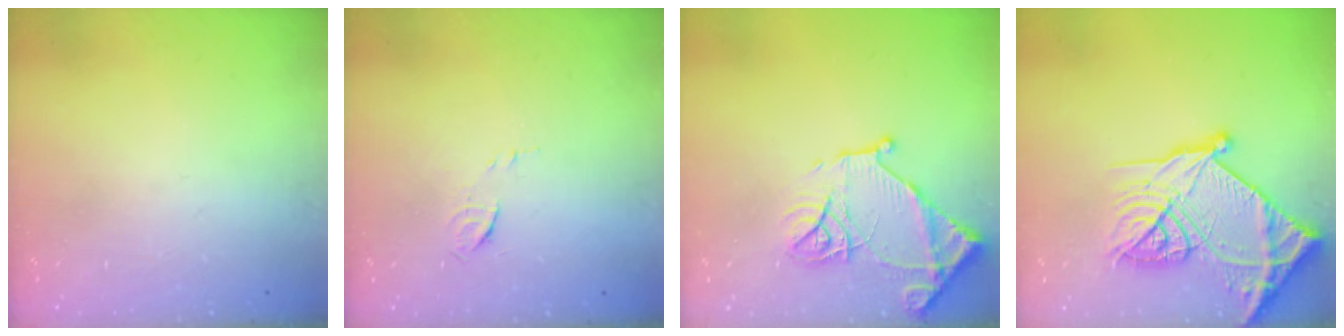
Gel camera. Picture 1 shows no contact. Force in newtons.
{"total": 5.0, "press": 4.9, "slide": 1.2}
{"total": 15.2, "press": 15.2, "slide": 1.5}
{"total": 30.3, "press": 30.1, "slide": 3.2}